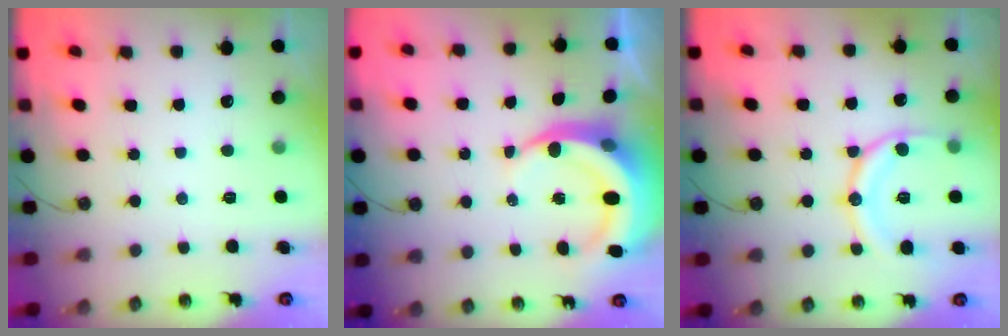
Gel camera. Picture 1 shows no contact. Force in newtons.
{"total": 9.9, "press": 9.8, "slide": 1.3}
{"total": 13.4, "press": 13.3, "slide": 1.5}